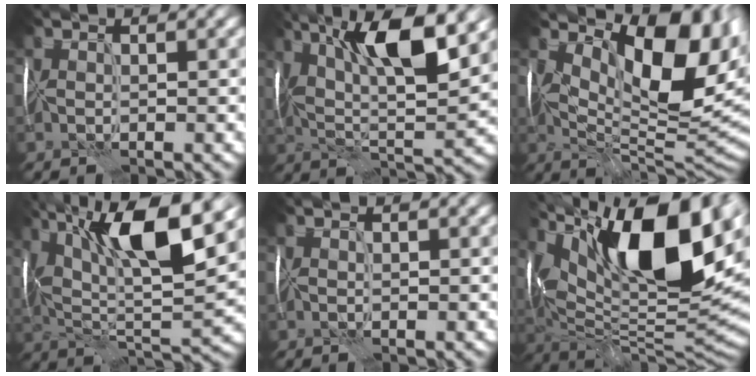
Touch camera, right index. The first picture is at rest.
{"total": 11.1, "force": [4.6, 3.5, 9.4], "torque": [-0.165, 0.007, 0.074]}
{"total": 12.6, "force": [4.0, 6.2, 10.2], "torque": [-0.155, -0.005, 0.075]}
{"total": 12.6, "force": [5.1, 4.0, 10.8], "torque": [-0.197, 0.012, 0.085]}
{"total": 0.0}
{"total": 18.8, "force": [6.2, 8.1, 15.8], "torque": [-0.256, 0.011, 0.106]}